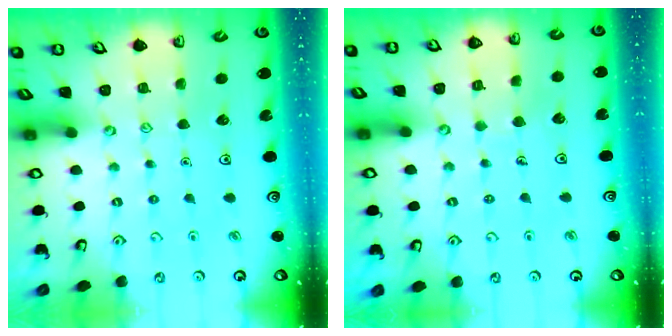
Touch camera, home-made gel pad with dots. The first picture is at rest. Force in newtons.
{"total": 2.3, "press": 2.3, "slide": 0.1}